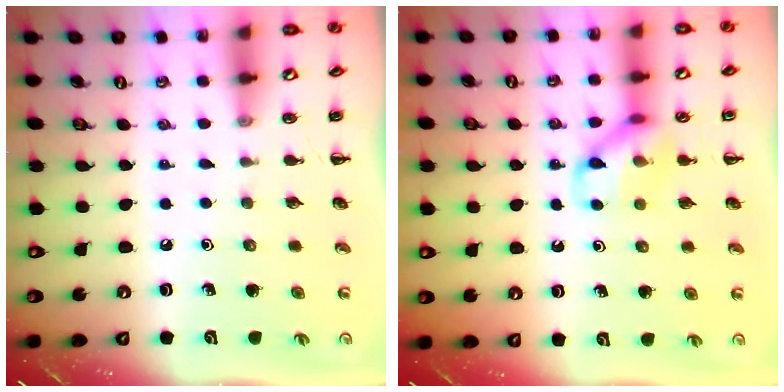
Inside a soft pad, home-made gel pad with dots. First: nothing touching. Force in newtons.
{"total": 11.5, "press": 11.4, "slide": 1.6}